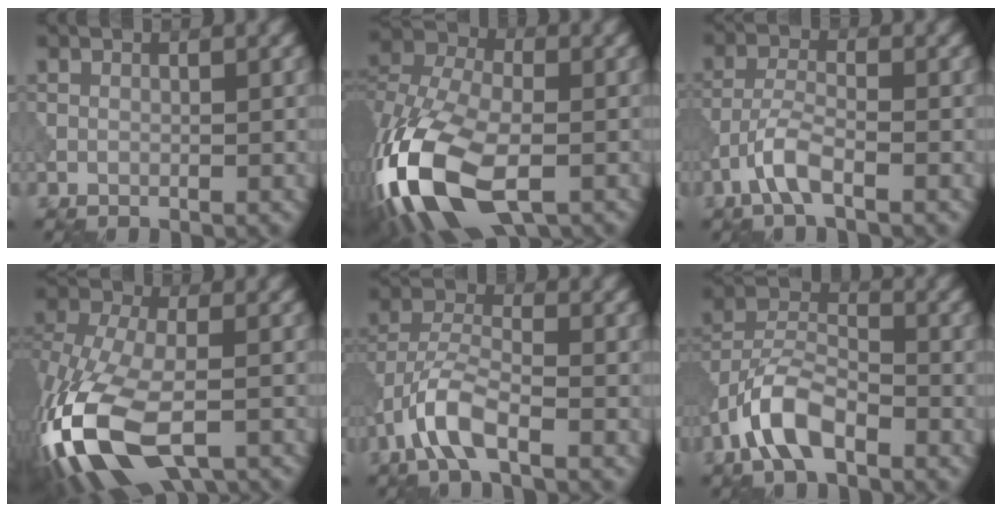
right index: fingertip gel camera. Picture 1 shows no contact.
{"total": 16.6, "force": [-7.2, 9.1, 11.9], "torque": [-0.282, -0.028, -0.135]}
{"total": 3.5, "force": [-2.1, 0.9, 2.6], "torque": [-0.061, 0.006, -0.051]}
{"total": 14.9, "force": [-6.4, 7.4, 11.3], "torque": [-0.275, -0.030, -0.120]}
{"total": 5.3, "force": [-3.0, 1.8, 4.0], "torque": [-0.084, 0.005, -0.068]}
{"total": 5.8, "force": [-3.5, 2.6, 4.0], "torque": [-0.075, 0.011, -0.074]}